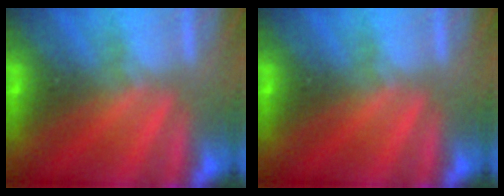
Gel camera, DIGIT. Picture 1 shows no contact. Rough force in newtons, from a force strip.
{"total": 0.0}